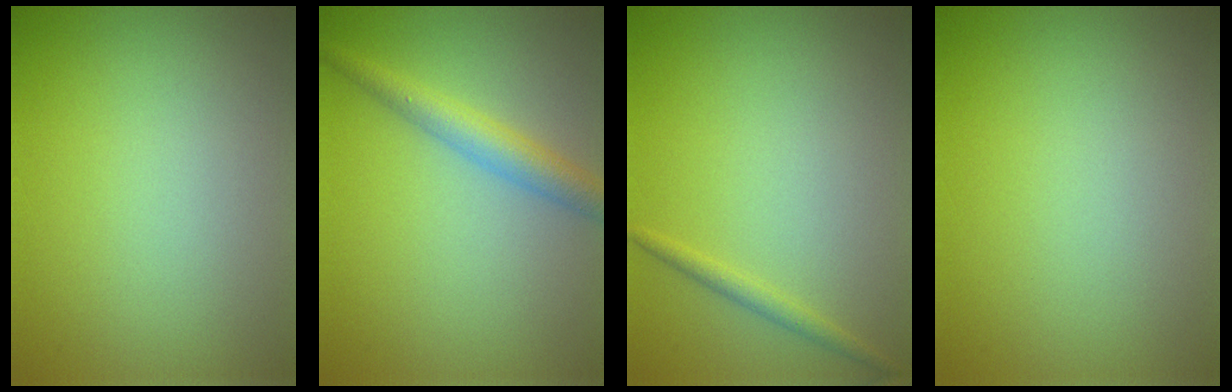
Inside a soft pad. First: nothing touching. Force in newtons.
{"total": 3.2, "press": 3.2, "slide": 0.0}
{"total": 1.2, "press": 1.2, "slide": 0.0}
{"total": 0.0}